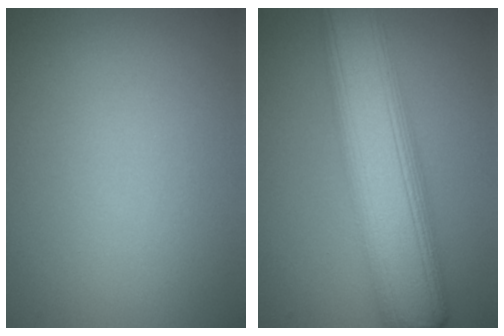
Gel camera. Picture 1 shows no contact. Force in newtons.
{"total": 10.6, "press": 10.6, "slide": 0.3}